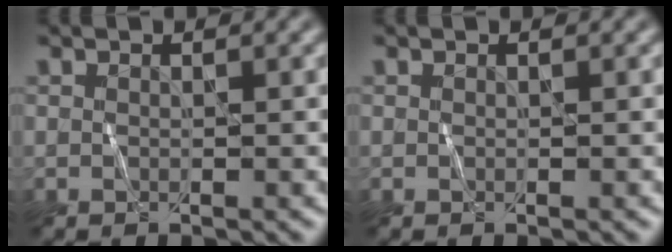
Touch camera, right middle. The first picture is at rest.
{"total": 0.0}